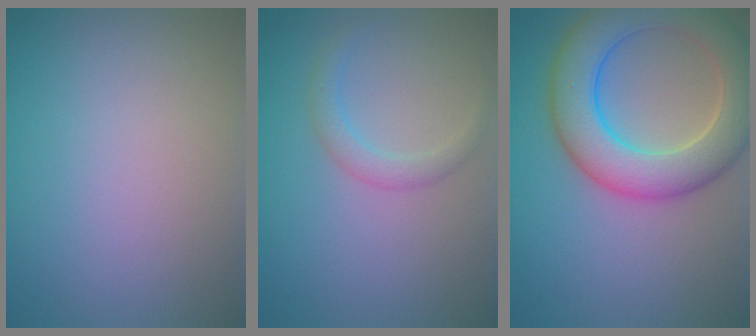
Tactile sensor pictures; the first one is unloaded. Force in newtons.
{"total": 1.7, "press": 1.7, "slide": 0.0}
{"total": 8.5, "press": 8.5, "slide": 0.3}